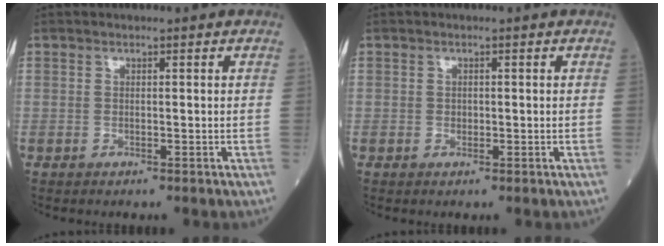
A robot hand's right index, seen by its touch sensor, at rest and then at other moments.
{"total": 0.7, "force": [0.0, 0.6, 0.4], "torque": [-0.004, 0.001, 0.003]}